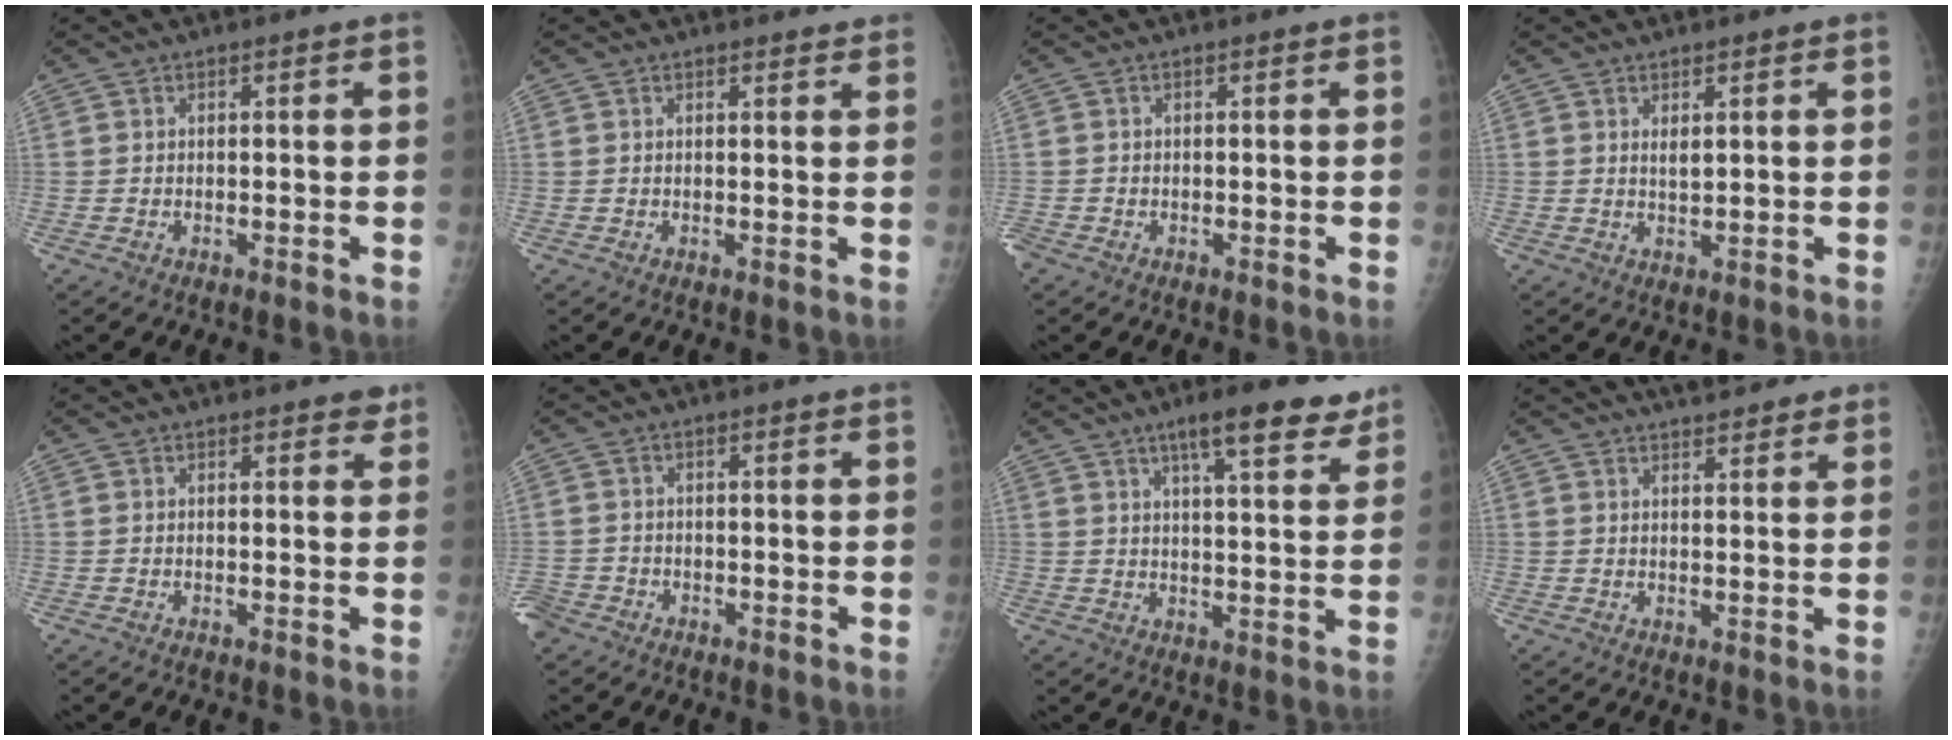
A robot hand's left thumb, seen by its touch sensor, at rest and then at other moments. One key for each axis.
{"total": 3.4, "fx": 3.2, "fy": 0.8, "fz": 0.9, "tx": 0.004, "ty": -0.008, "tz": 0.028}
{"total": 1.3, "fx": -0.7, "fy": 1.0, "fz": 0.5, "tx": -0.015, "ty": 0.000, "tz": -0.015}
{"total": 1.7, "fx": 0.9, "fy": 0.5, "fz": 1.3, "tx": -0.020, "ty": -0.008, "tz": 0.016}
{"total": 2.1, "fx": 1.6, "fy": 0.9, "fz": 1.0, "tx": 0.006, "ty": -0.005, "tz": 0.013}
{"total": 3.8, "fx": -2.6, "fy": 2.6, "fz": 0.9, "tx": -0.023, "ty": 0.006, "tz": -0.053}
{"total": 11.1, "fx": 7.6, "fy": 2.6, "fz": 7.7, "tx": -0.088, "ty": -0.034, "tz": 0.109}
{"total": 9.1, "fx": 7.5, "fy": 2.7, "fz": 4.5, "tx": -0.039, "ty": -0.014, "tz": 0.092}